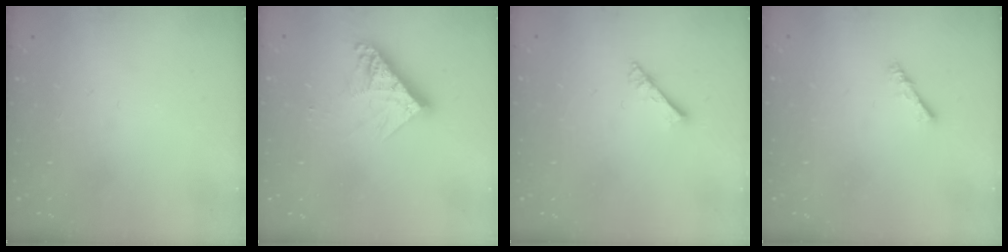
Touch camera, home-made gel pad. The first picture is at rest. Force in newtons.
{"total": 10.7, "press": 10.6, "slide": 1.0}
{"total": 2.9, "press": 2.9, "slide": 0.3}
{"total": 2.4, "press": 2.4, "slide": 0.3}